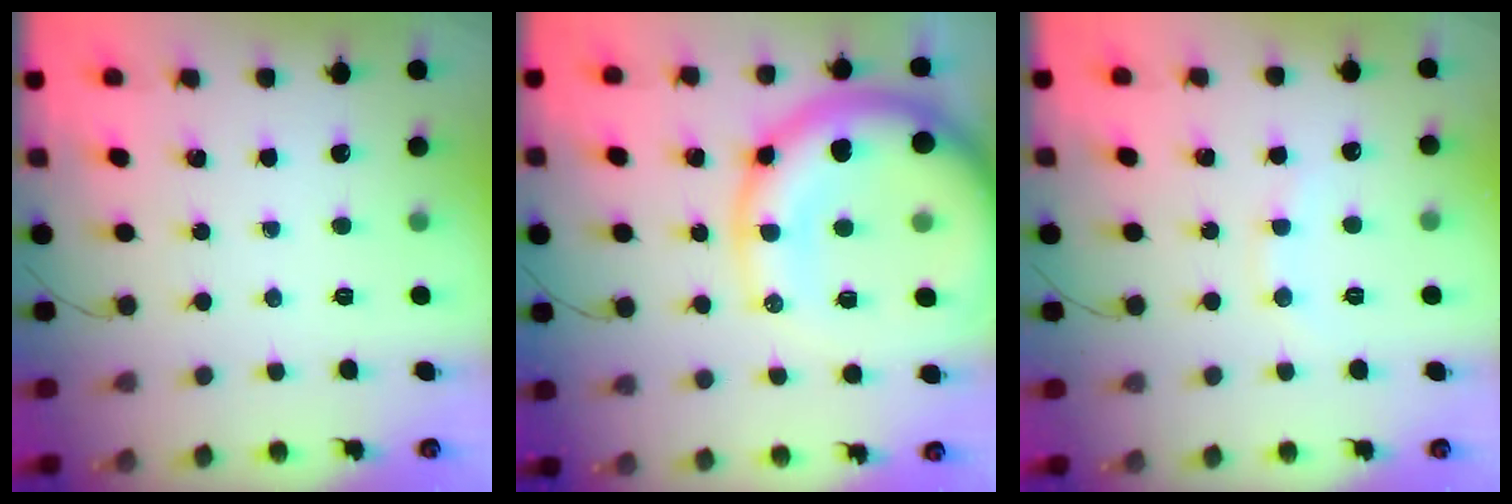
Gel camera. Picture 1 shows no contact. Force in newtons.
{"total": 24.1, "press": 23.8, "slide": 3.9}
{"total": 6.2, "press": 6.0, "slide": 1.4}